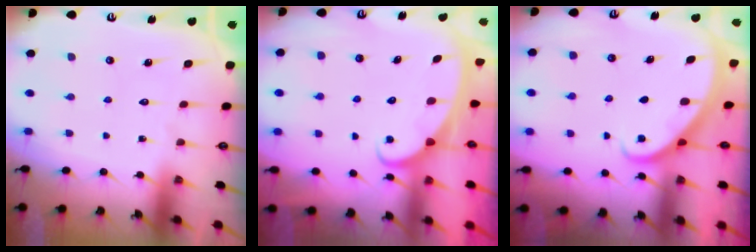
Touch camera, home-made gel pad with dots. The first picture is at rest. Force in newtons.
{"total": 2.3, "press": 2.3, "slide": 0.4}
{"total": 2.3, "press": 2.3, "slide": 0.2}